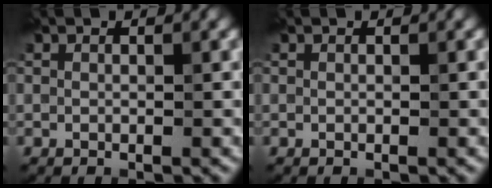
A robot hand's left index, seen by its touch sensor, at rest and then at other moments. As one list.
[{"total": 0.0}]